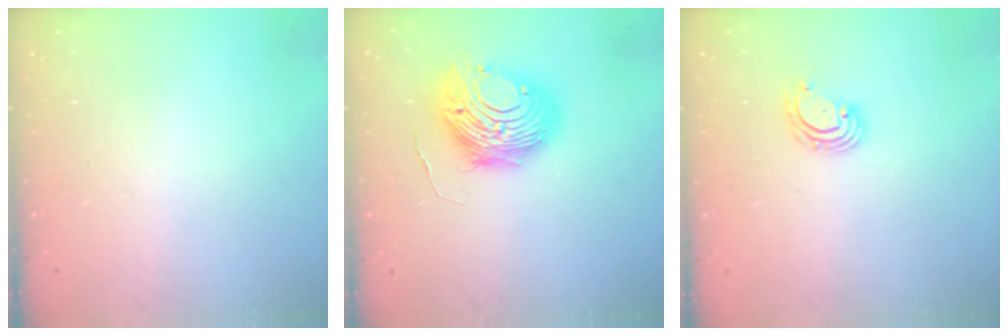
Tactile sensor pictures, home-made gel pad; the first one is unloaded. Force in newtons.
{"total": 13.0, "press": 12.9, "slide": 1.4}
{"total": 4.5, "press": 4.5, "slide": 0.5}